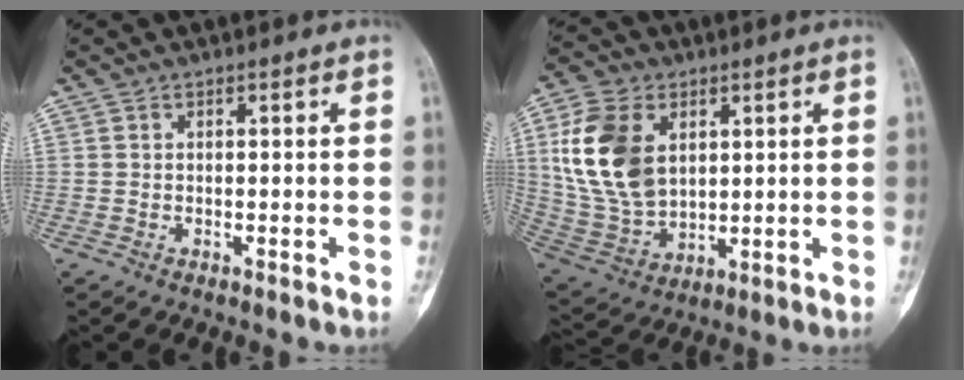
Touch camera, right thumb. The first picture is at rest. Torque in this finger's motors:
{"motor_torque": [-0.38, 1.15, 0.90, 0.83, 0.07]}